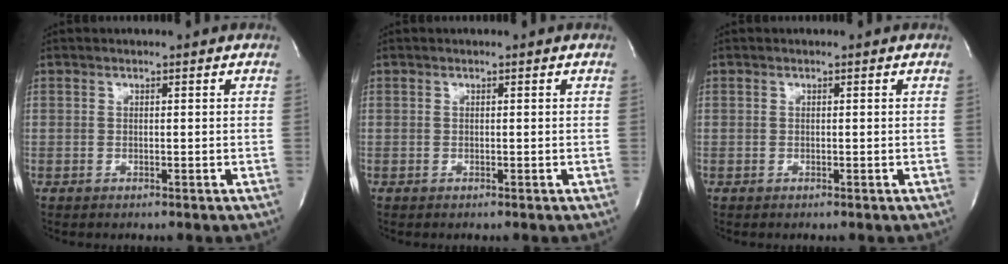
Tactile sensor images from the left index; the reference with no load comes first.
{"total": 0.0}
{"total": 0.0}